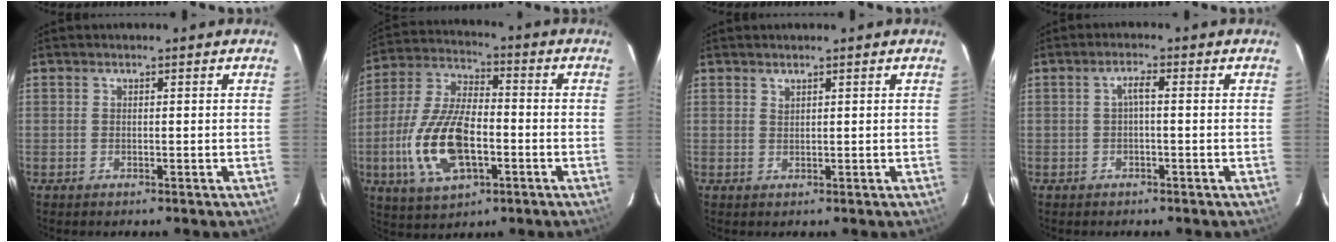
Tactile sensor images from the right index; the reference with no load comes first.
{"total": 16.3, "force": [-4.5, 7.5, 13.7], "torque": [-0.298, -0.004, -0.080]}
{"total": 0.6, "force": [0.6, 0.1, 0.1], "torque": [-0.001, 0.000, 0.013]}
{"total": 1.8, "force": [-0.3, 0.2, 1.8], "torque": [-0.036, 0.007, -0.005]}